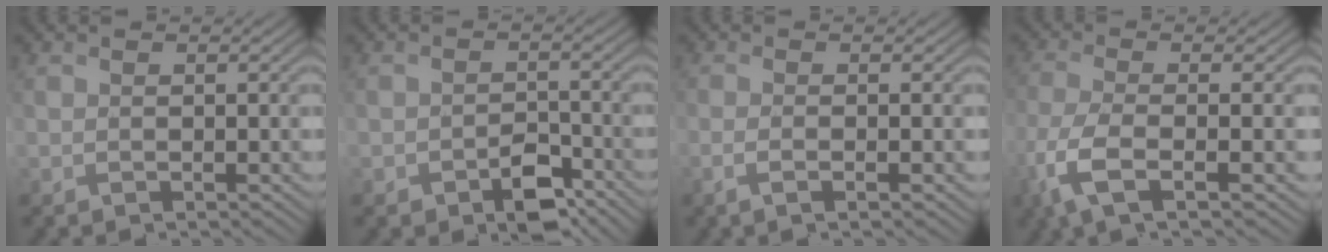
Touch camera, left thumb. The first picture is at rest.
{"total": 4.7, "force": [-2.9, 2.4, 2.7], "torque": [-0.044, -0.003, -0.047]}
{"total": 2.2, "force": [-0.8, 0.0, 2.0], "torque": [-0.043, 0.005, -0.019]}
{"total": 7.5, "force": [-2.9, 2.0, 6.6], "torque": [-0.158, -0.012, -0.064]}